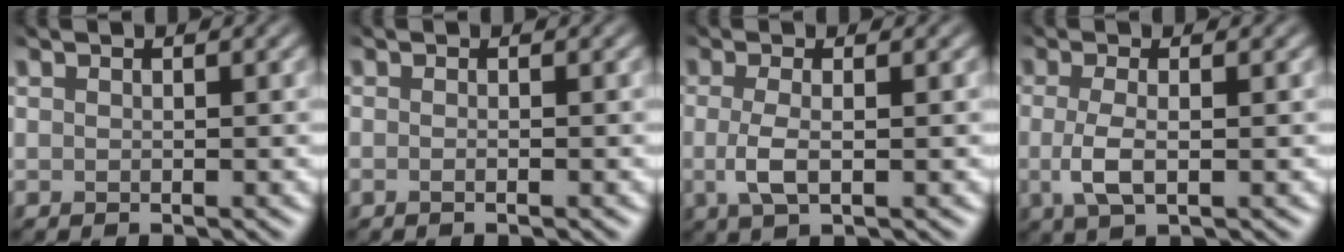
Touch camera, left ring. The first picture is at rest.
{"total": 1.4, "force": [0.1, 0.6, 1.3], "torque": [-0.011, -0.001, -0.021]}
{"total": 2.6, "force": [-1.1, 0.6, 2.3], "torque": [-0.051, -0.002, -0.012]}
{"total": 2.8, "force": [-1.1, 0.7, 2.5], "torque": [-0.056, -0.001, -0.012]}